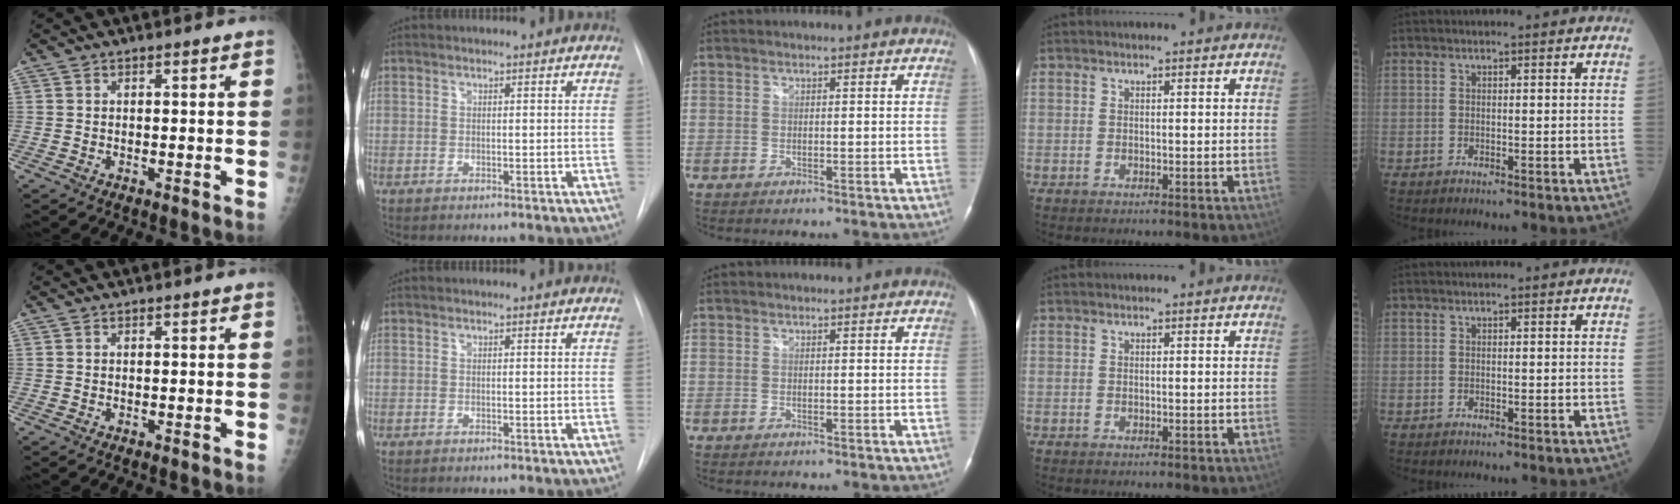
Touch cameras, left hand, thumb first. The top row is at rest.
{}